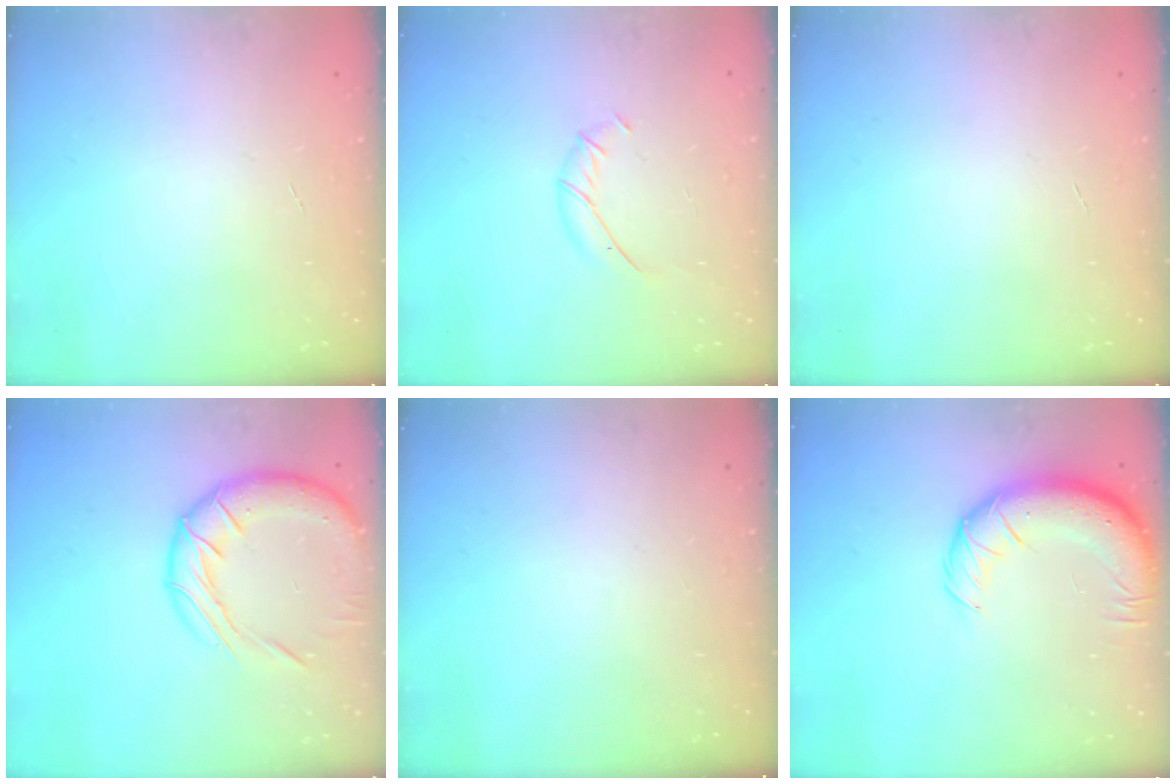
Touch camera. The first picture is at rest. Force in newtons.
{"total": 6.4, "press": 6.2, "slide": 1.7}
{"total": 0.0}
{"total": 15.2, "press": 15.0, "slide": 2.2}
{"total": 0.0}
{"total": 13.9, "press": 13.6, "slide": 2.8}